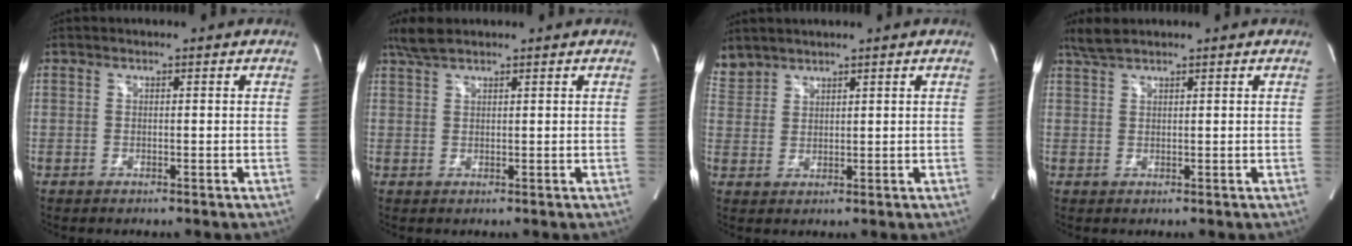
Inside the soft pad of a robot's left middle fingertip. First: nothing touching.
{"total": 3.2, "force": [2.7, 0.5, 1.6], "torque": [-0.044, 0.014, 0.058]}
{"total": 4.0, "force": [3.8, 1.2, 0.1], "torque": [-0.016, 0.017, 0.089]}
{"total": 2.7, "force": [2.4, 0.1, 1.2], "torque": [-0.034, 0.013, 0.052]}